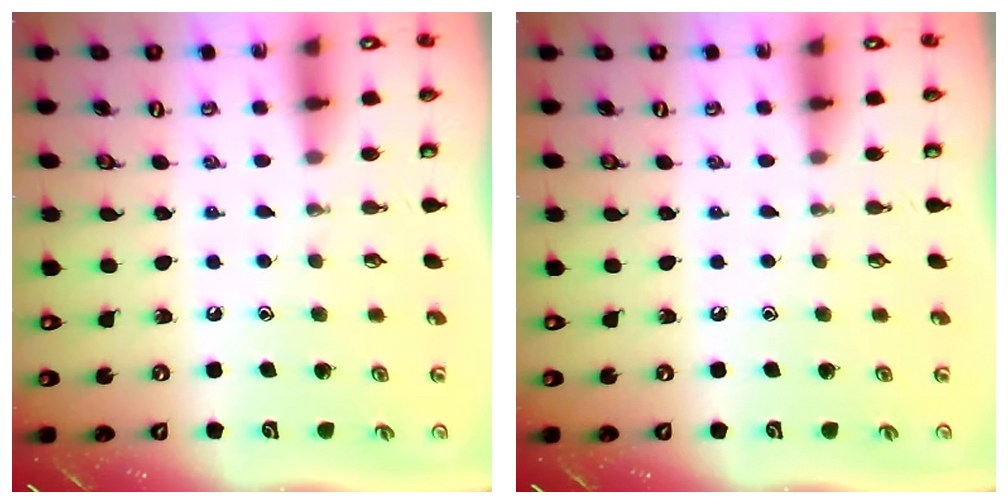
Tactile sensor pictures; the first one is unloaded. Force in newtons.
{"total": 0.0}